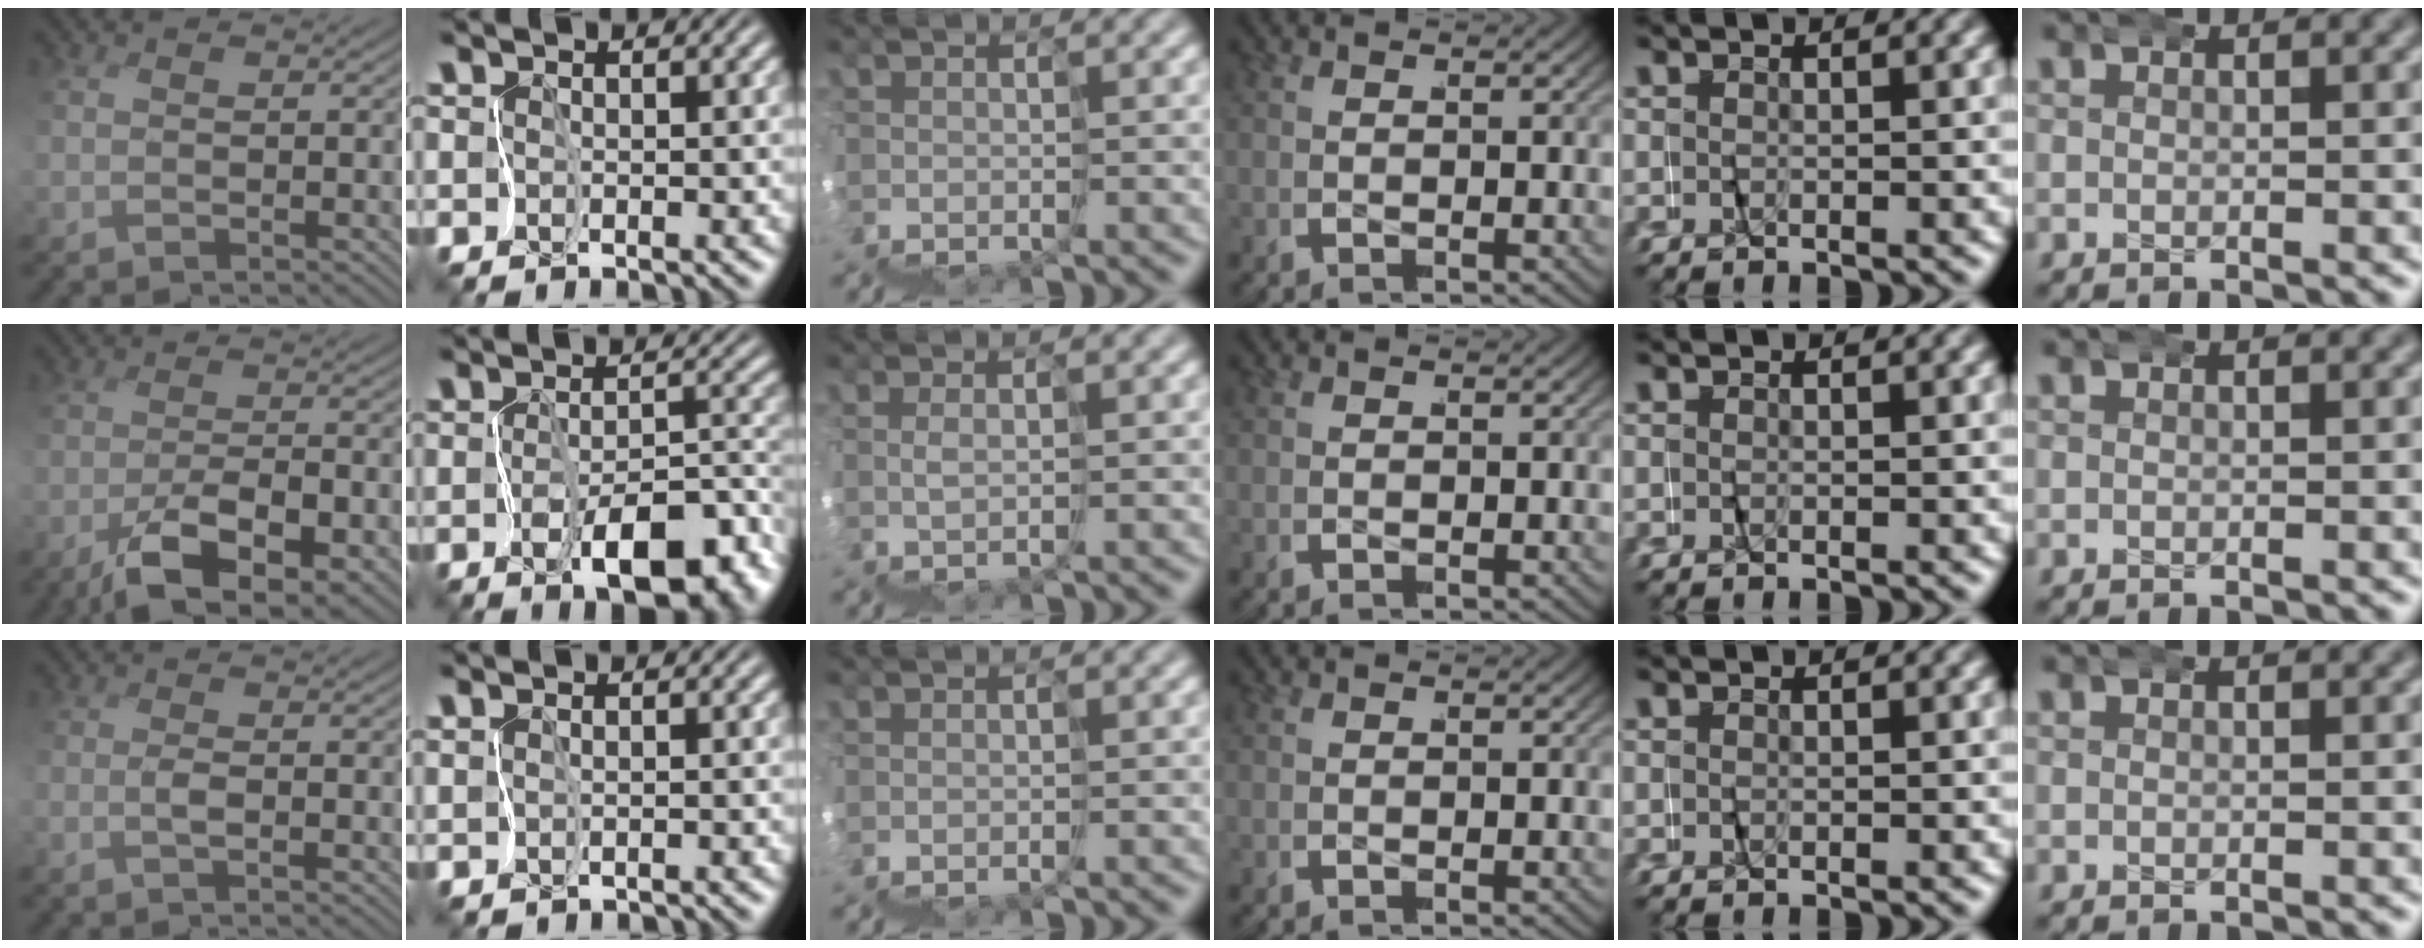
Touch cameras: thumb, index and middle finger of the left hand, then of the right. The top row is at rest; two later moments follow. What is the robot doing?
{"motion": "wrap", "object": "napkin"}